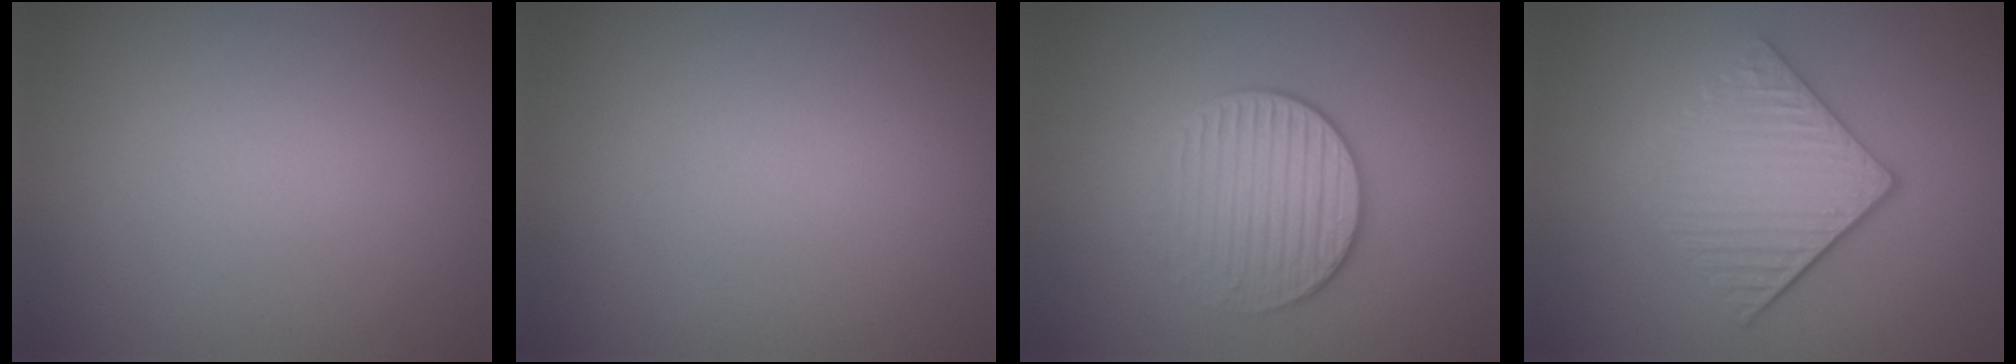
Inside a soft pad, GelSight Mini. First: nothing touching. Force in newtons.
{"total": 0.0}
{"total": 3.3, "press": 3.1, "slide": 1.2}
{"total": 4.8, "press": 3.6, "slide": 3.2}